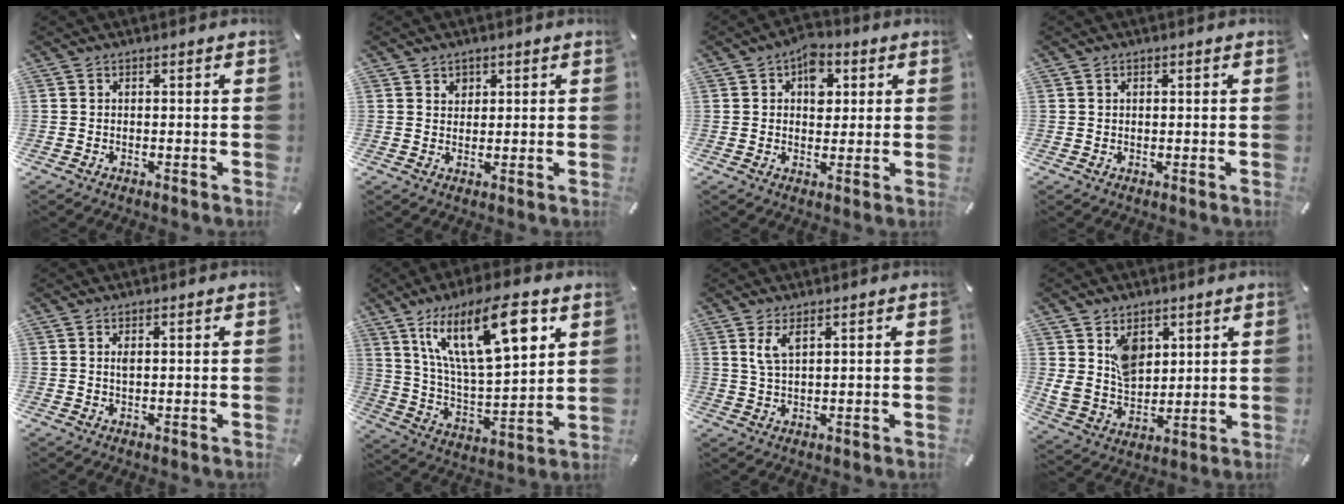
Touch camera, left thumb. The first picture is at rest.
{"total": 2.0, "force": [1.1, 1.7, 0.1], "torque": [0.012, -0.004, 0.016]}
{"total": 6.7, "force": [2.1, 4.9, 4.1], "torque": [-0.040, -0.004, 0.029]}
{"total": 0.8, "force": [0.2, 0.7, 0.1], "torque": [-0.003, 0.006, 0.003]}
{"total": 1.1, "force": [0.4, 0.4, 0.9], "torque": [-0.019, 0.002, 0.005]}
{"total": 22.0, "force": [11.5, 8.4, 16.8], "torque": [-0.311, -0.041, 0.182]}
{"total": 4.1, "force": [2.1, 1.6, 3.2], "torque": [-0.068, 0.004, 0.036]}
{"total": 9.7, "force": [4.7, 7.6, 3.9], "torque": [-0.068, -0.023, 0.091]}